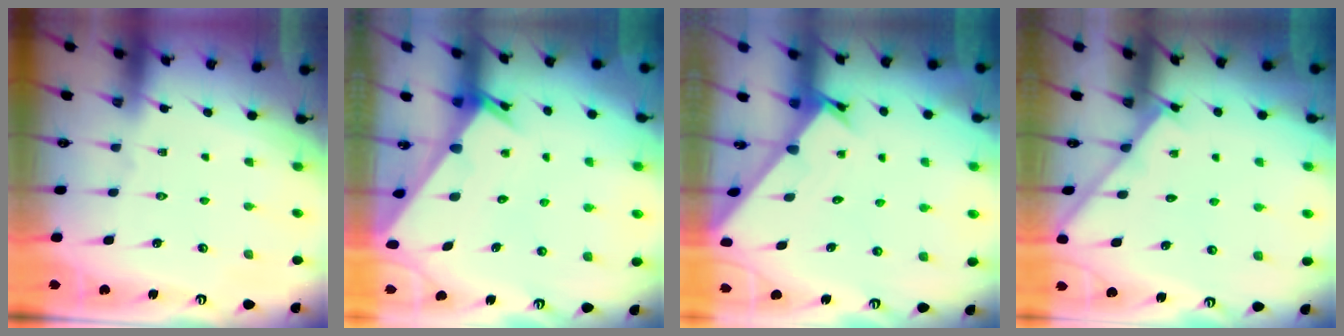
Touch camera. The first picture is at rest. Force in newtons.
{"total": 2.0, "press": 2.0, "slide": 0.1}
{"total": 1.7, "press": 1.7, "slide": 0.1}
{"total": 2.0, "press": 1.9, "slide": 0.3}